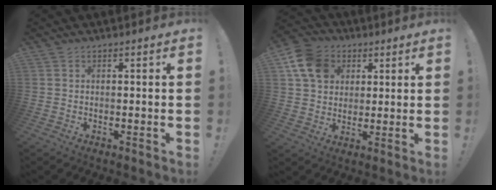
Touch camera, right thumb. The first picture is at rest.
{"total": 12.8, "force": [4.9, 10.3, 5.8], "torque": [-0.085, -0.013, 0.100]}